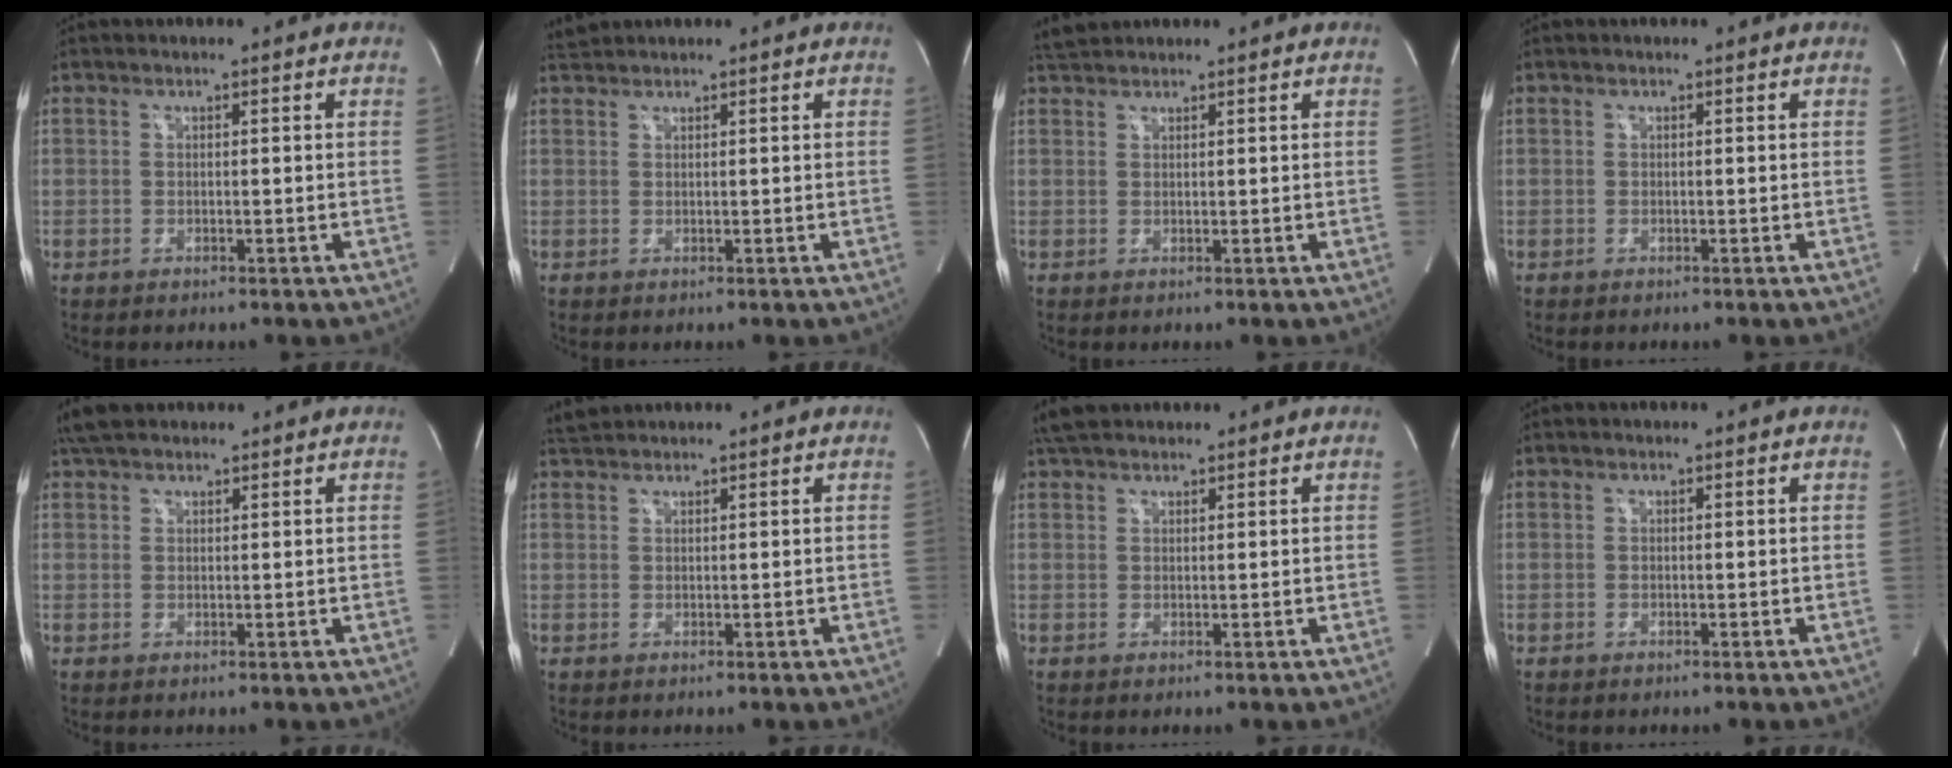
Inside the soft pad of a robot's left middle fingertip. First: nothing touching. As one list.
[{"total": 1.5, "force": [1.4, -0.2, -0.2], "torque": [-0.006, 0.014, 0.037]}, {"total": 2.4, "force": [2.4, 0.4, 0.3], "torque": [-0.014, 0.020, 0.048]}, {"total": 0.0}, {"total": 4.6, "force": [3.9, 1.9, 1.7], "torque": [-0.032, 0.028, 0.071]}, {"total": 2.0, "force": [2.0, 0.2, 0.1], "torque": [-0.011, 0.017, 0.042]}, {"total": 4.3, "force": [3.7, 1.7, 1.4], "torque": [-0.027, 0.028, 0.066]}, {"total": 0.0}]